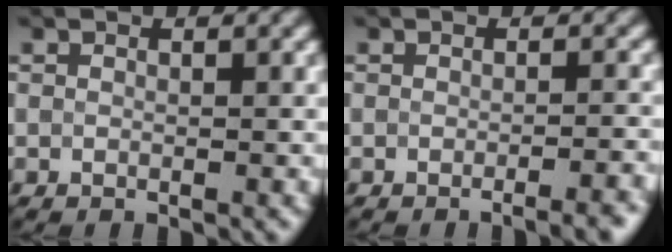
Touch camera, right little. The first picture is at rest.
{"total": 3.2, "force": [-2.0, 0.8, 2.3], "torque": [-0.017, 0.011, -0.032]}